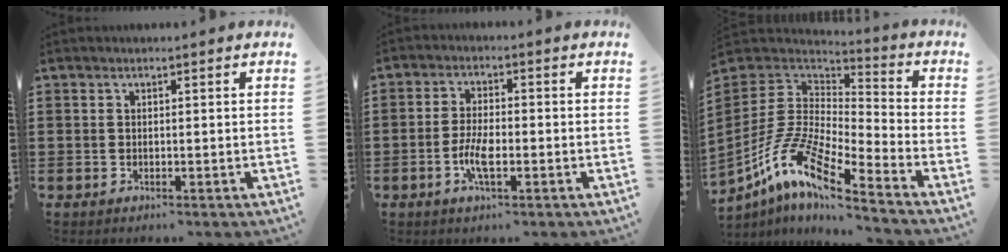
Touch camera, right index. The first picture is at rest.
{"total": 4.9, "force": [-1.6, 1.6, 4.4], "torque": [-0.094, -0.002, -0.034]}
{"total": 11.1, "force": [-8.0, 2.7, 7.2], "torque": [-0.178, -0.006, -0.172]}